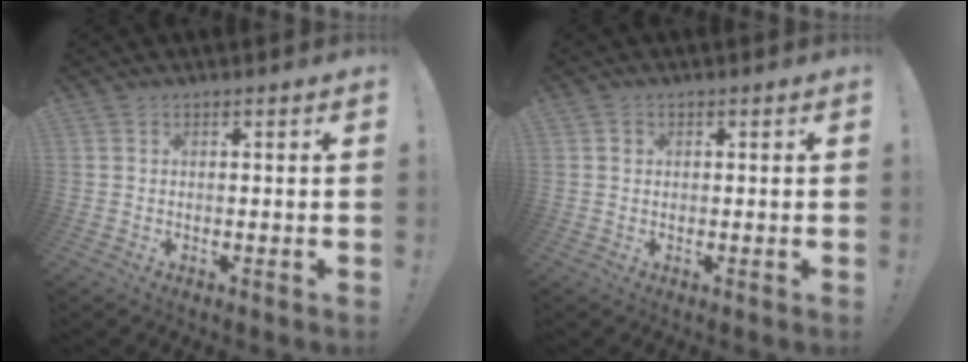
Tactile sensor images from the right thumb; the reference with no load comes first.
{"total": 1.2, "force": [0.1, 1.1, 0.2], "torque": [-0.004, 0.004, 0.002]}